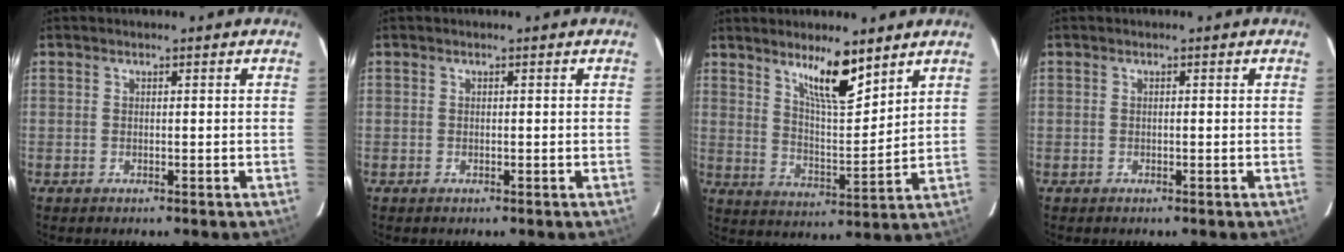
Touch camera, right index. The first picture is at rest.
{"total": 0.0}
{"total": 9.1, "force": [6.3, 1.4, 6.5], "torque": [-0.114, -0.011, 0.115]}
{"total": 0.0}